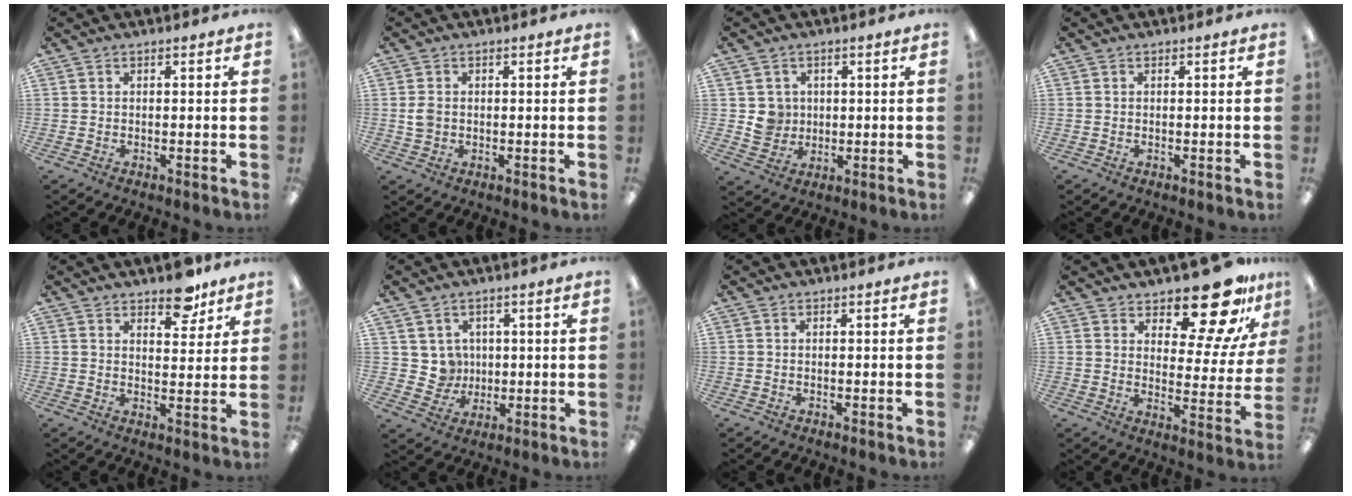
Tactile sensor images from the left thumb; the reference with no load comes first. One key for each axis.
{"total": 2.7, "fx": 0.1, "fy": 2.1, "fz": 1.7, "tx": -0.024, "ty": 0.002, "tz": 0.000}
{"total": 5.1, "fx": 0.9, "fy": 5.0, "fz": 0.5, "tx": -0.001, "ty": 0.002, "tz": 0.016}
{"total": 0.0}
{"total": 7.6, "fx": 5.9, "fy": 3.4, "fz": 3.4, "tx": -0.025, "ty": -0.038, "tz": 0.100}
{"total": 5.4, "fx": 1.9, "fy": 5.1, "fz": 0.1, "tx": -0.001, "ty": -0.009, "tz": 0.038}
{"total": 0.0}
{"total": 16.4, "fx": 13.2, "fy": 5.5, "fz": 8.1, "tx": -0.119, "ty": -0.099, "tz": 0.223}